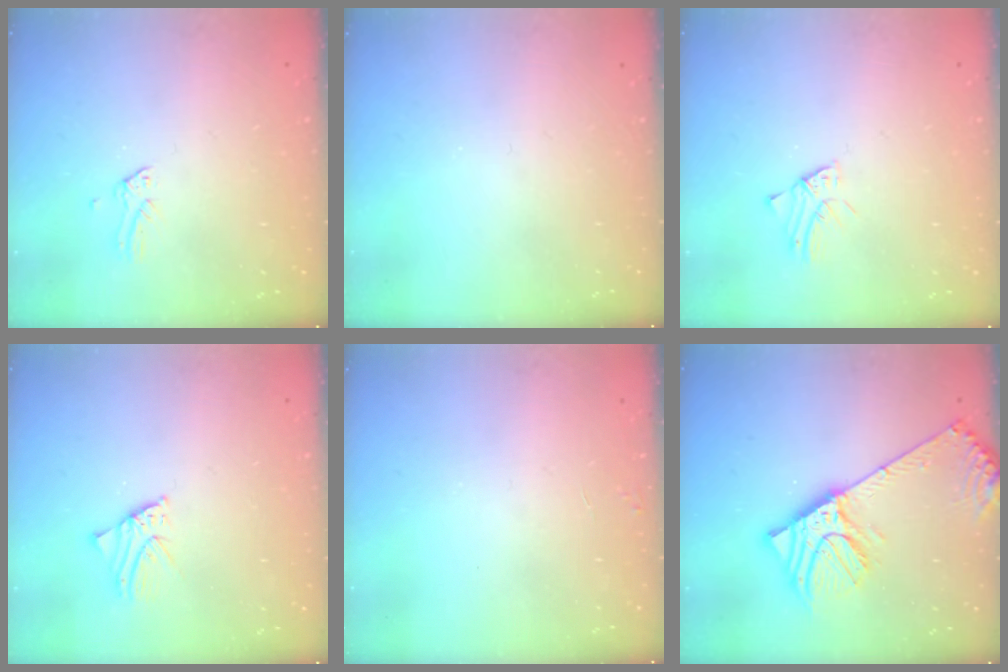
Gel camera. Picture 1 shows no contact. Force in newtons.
{"total": 0.0}
{"total": 1.2, "press": 1.2, "slide": 0.1}
{"total": 1.7, "press": 1.7, "slide": 0.2}
{"total": 2.9, "press": 2.9, "slide": 0.4}
{"total": 12.4, "press": 12.2, "slide": 2.2}